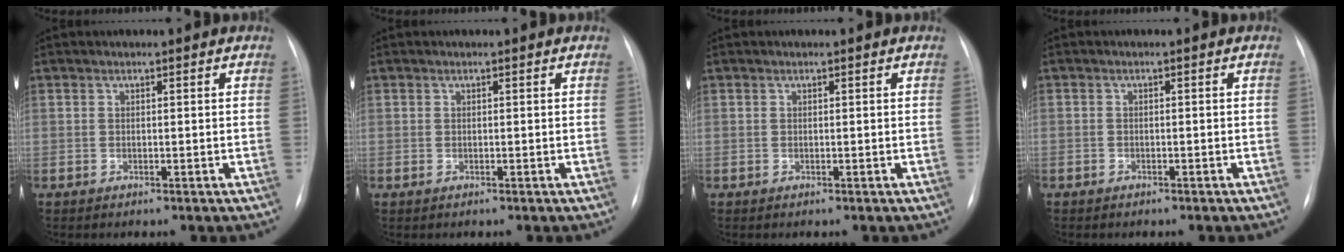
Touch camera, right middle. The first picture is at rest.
{"total": 0.0}
{"total": 0.0}
{"total": 0.9, "force": [-0.7, 0.5, 0.2], "torque": [-0.008, 0.002, -0.011]}